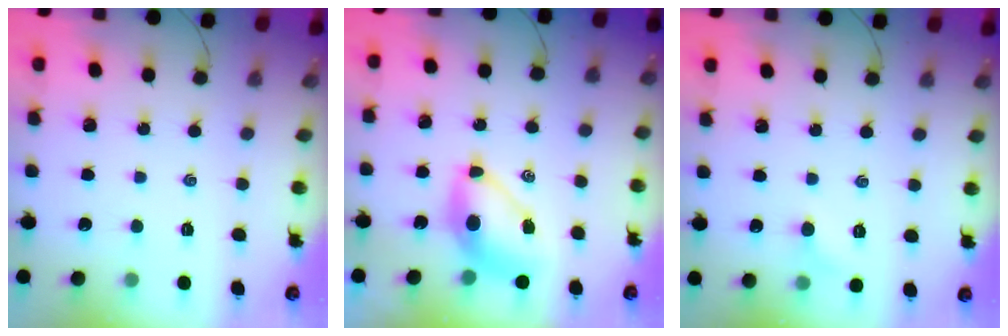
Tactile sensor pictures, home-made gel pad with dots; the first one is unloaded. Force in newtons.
{"total": 7.8, "press": 7.6, "slide": 1.8}
{"total": 4.4, "press": 4.2, "slide": 1.4}